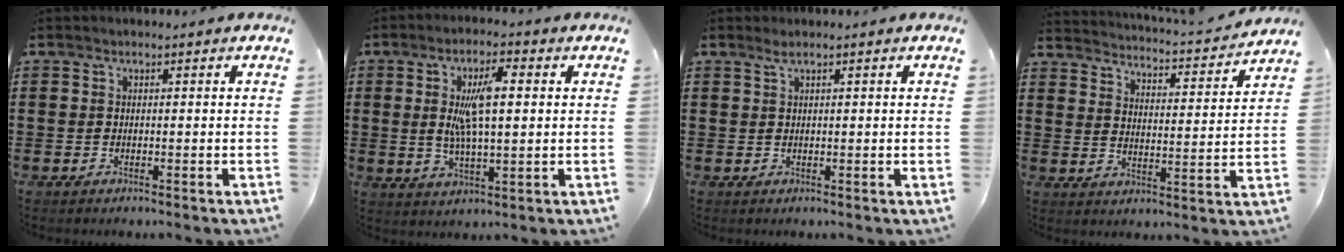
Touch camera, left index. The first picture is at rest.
{"total": 8.0, "force": [1.8, 2.7, 7.3], "torque": [-0.154, 0.003, 0.022]}
{"total": 1.5, "force": [1.0, 0.0, 1.2], "torque": [-0.024, 0.001, 0.017]}
{"total": 2.8, "force": [2.8, -0.4, 0.2], "torque": [-0.025, -0.032, 0.037]}